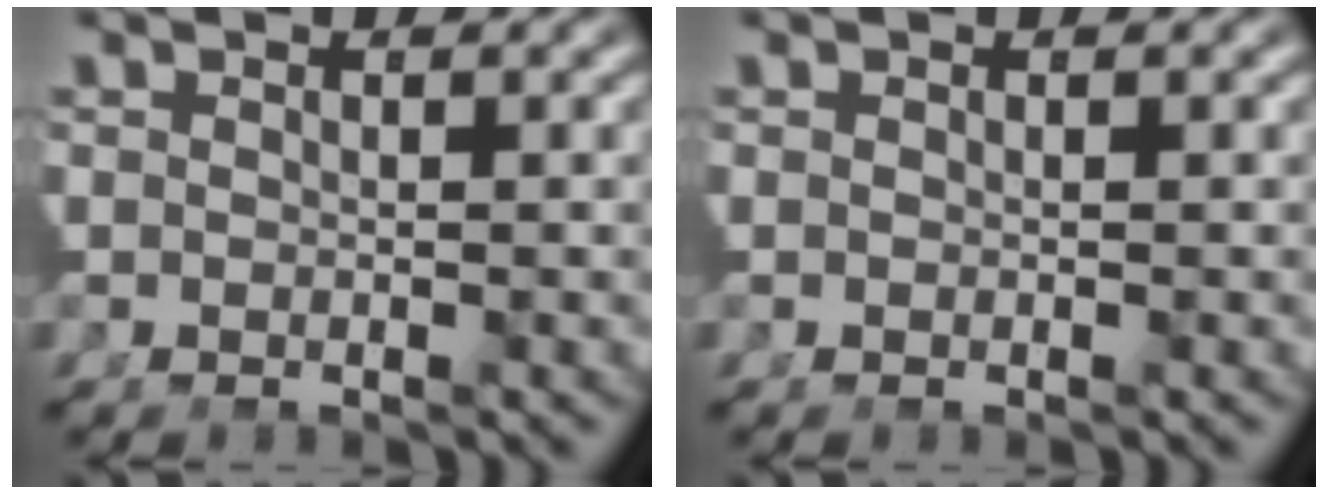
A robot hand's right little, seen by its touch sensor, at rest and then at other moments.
{"total": 0.0}